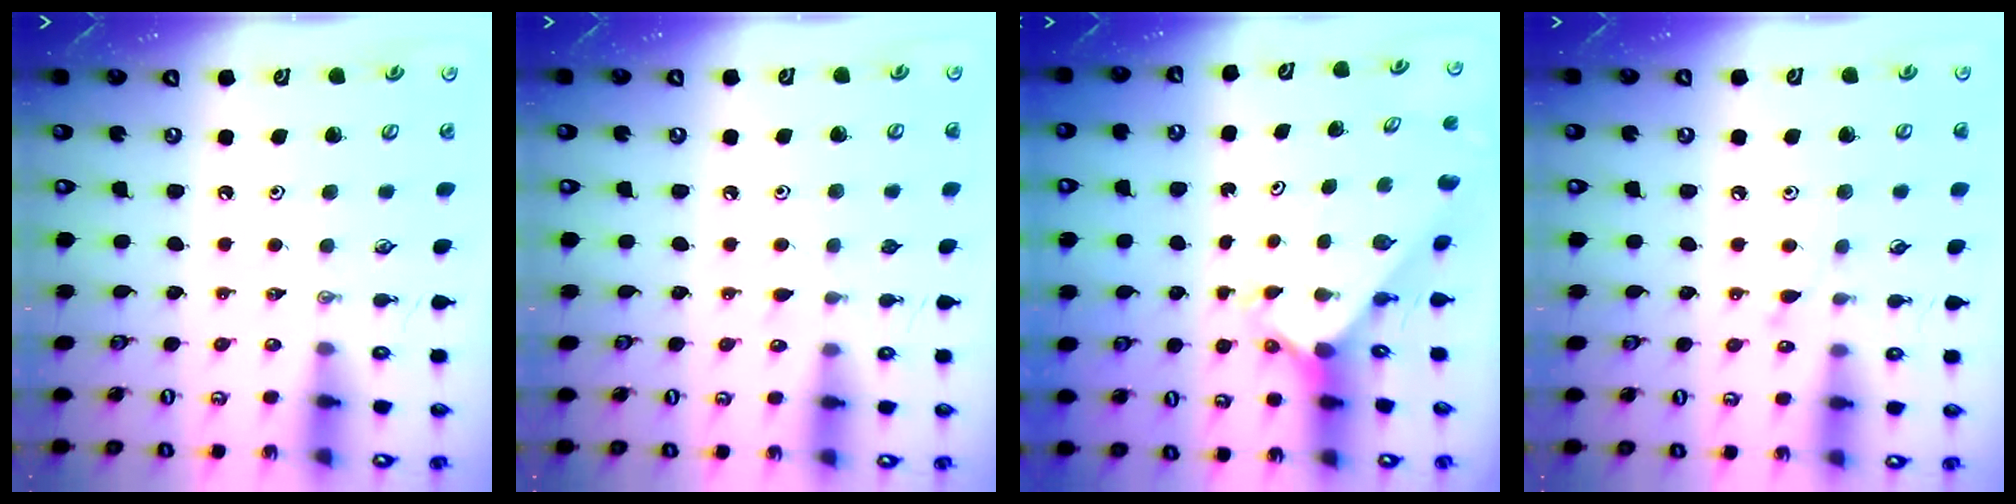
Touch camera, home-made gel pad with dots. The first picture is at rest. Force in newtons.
{"total": 3.5, "press": 3.4, "slide": 0.4}
{"total": 2.4, "press": 2.4, "slide": 0.1}
{"total": 6.3, "press": 6.3, "slide": 0.6}